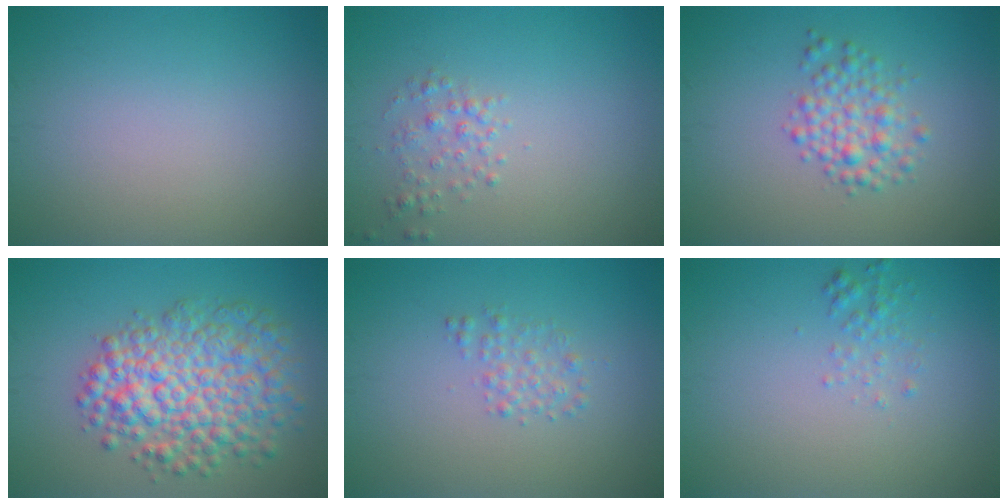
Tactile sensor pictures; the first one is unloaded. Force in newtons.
{"total": 1.6, "press": 1.6, "slide": 0.1}
{"total": 2.9, "press": 2.9, "slide": 0.0}
{"total": 7.8, "press": 7.8, "slide": 0.2}
{"total": 1.5, "press": 1.5, "slide": 0.0}
{"total": 1.3, "press": 1.3, "slide": 0.1}